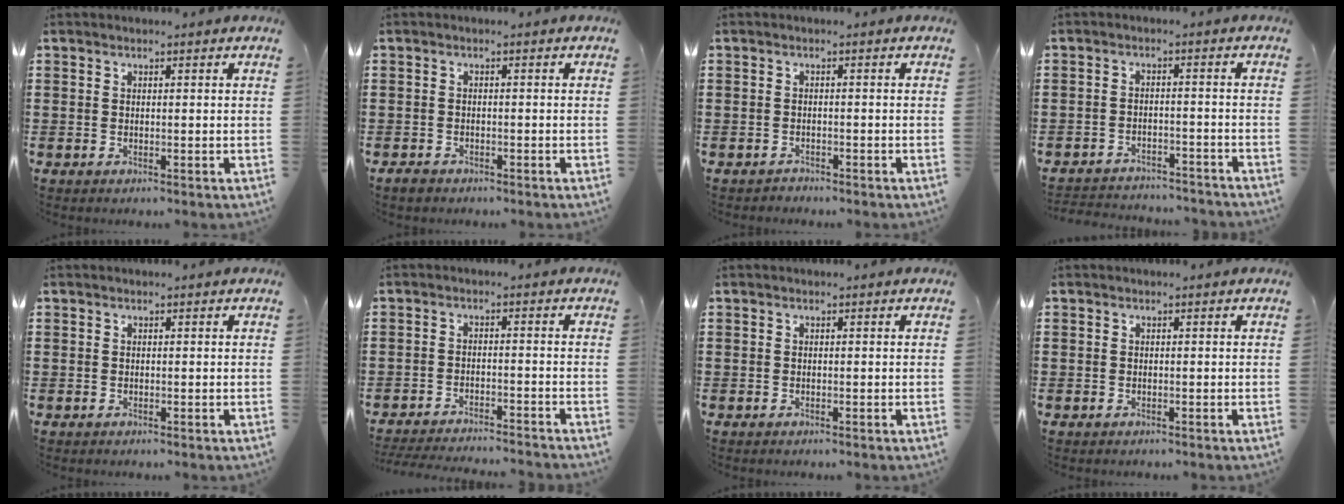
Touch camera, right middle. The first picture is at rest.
{"total": 1.1, "force": [-0.9, 0.5, 0.3], "torque": [-0.007, 0.001, -0.020]}
{"total": 0.9, "force": [-0.9, 0.2, 0.0], "torque": [-0.002, 0.002, -0.020]}
{"total": 3.0, "force": [-3.0, 0.4, 0.0], "torque": [-0.007, 0.001, -0.066]}
{"total": 0.0}
{"total": 3.7, "force": [-3.7, -0.1, 0.6], "torque": [-0.018, -0.006, -0.077]}
{"total": 0.0}
{"total": 0.6, "force": [-0.4, 0.5, -0.1], "torque": [0.002, 0.005, -0.010]}